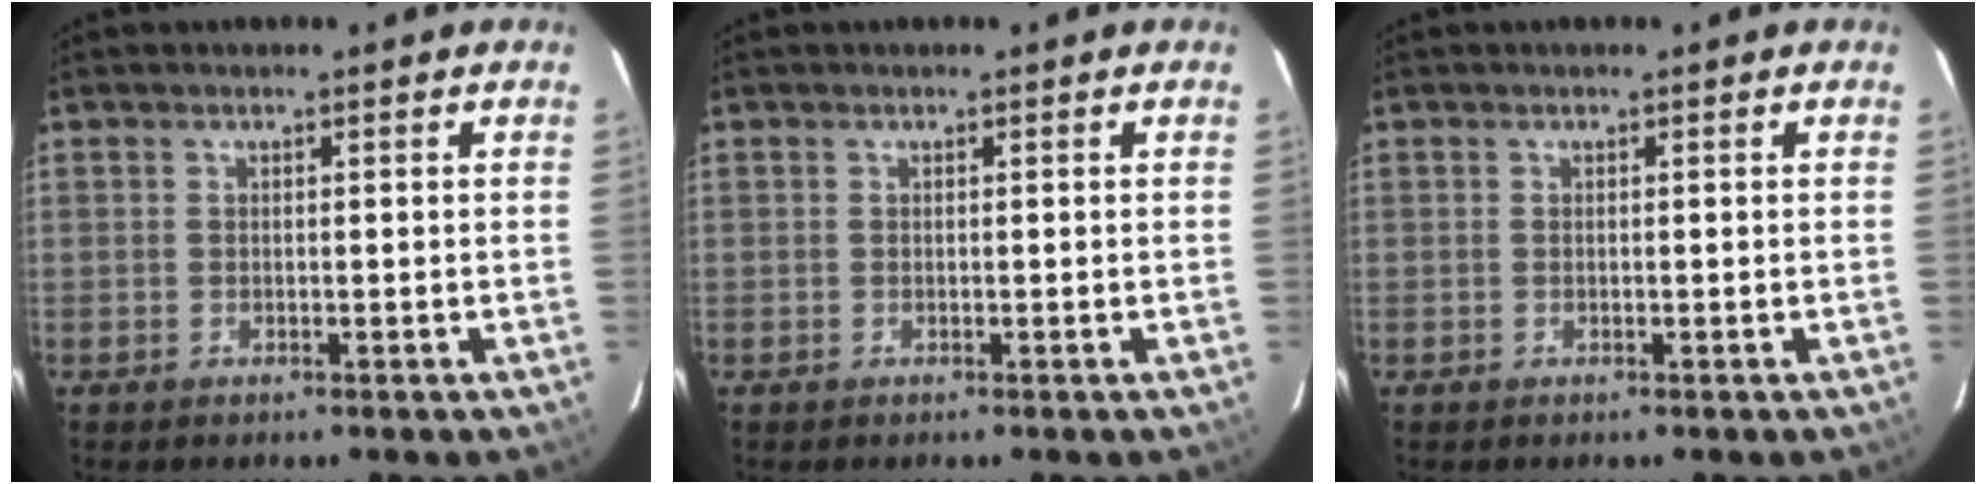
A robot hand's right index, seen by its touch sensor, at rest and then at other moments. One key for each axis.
{"total": 0.0}
{"total": 0.0}